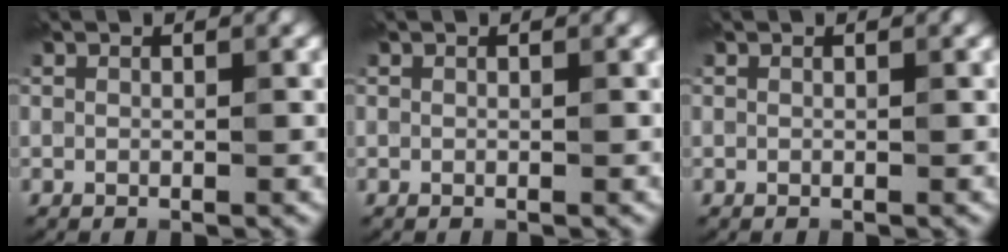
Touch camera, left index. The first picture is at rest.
{"total": 0.0}
{"total": 0.0}